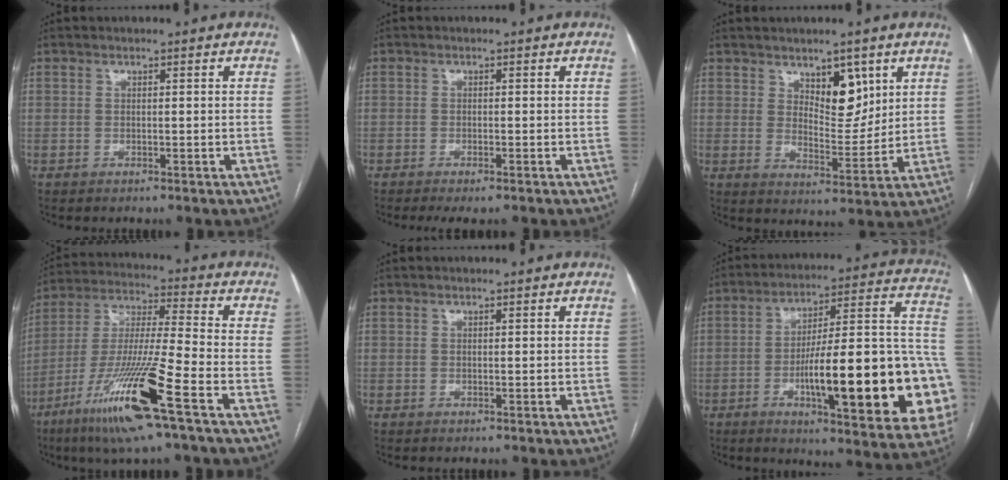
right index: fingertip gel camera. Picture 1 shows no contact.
{"total": 2.8, "force": [-2.1, 0.5, 1.8], "torque": [-0.022, -0.007, -0.029]}
{"total": 7.1, "force": [3.9, 3.2, 5.0], "torque": [-0.074, -0.007, 0.069]}
{"total": 17.4, "force": [-8.9, -0.2, 14.9], "torque": [-0.318, -0.037, -0.169]}
{"total": 0.0}
{"total": 27.9, "force": [-6.6, 4.5, 26.7], "torque": [-0.291, 0.009, -0.089]}